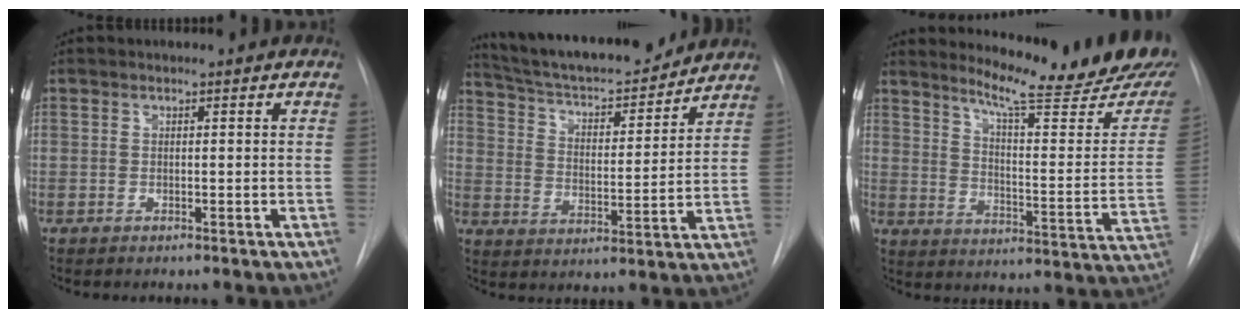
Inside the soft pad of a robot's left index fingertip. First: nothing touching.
{"total": 19.3, "force": [17.5, 3.3, 7.5], "torque": [-0.124, 0.004, 0.266]}
{"total": 22.3, "force": [19.6, 0.8, 10.7], "torque": [-0.153, -0.100, 0.248]}